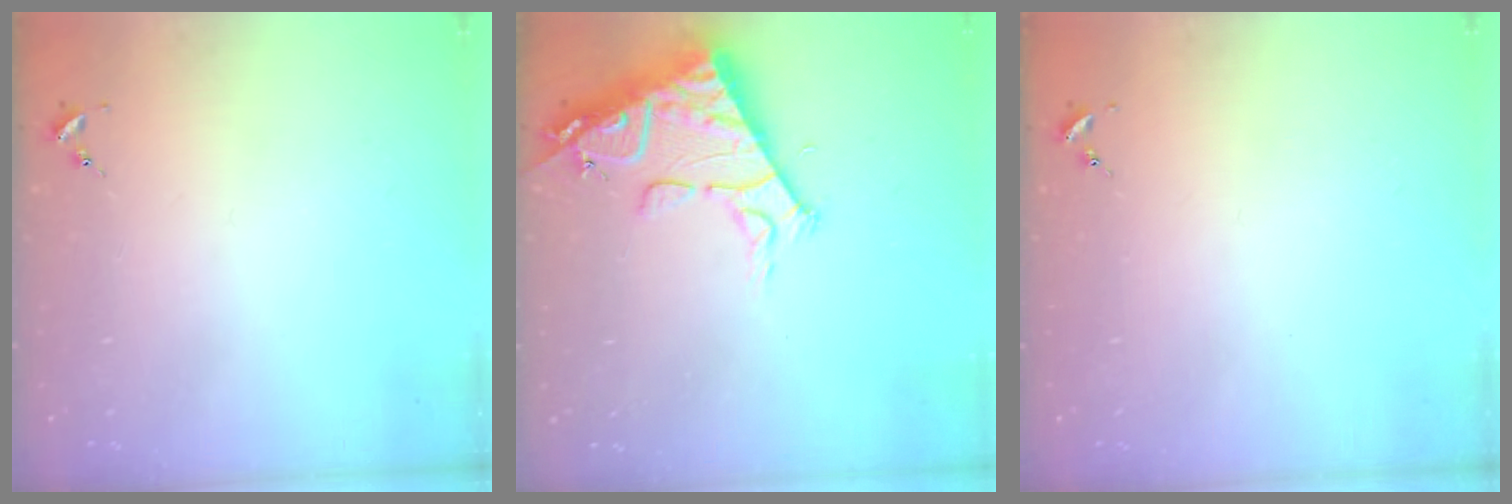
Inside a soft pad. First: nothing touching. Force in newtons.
{"total": 13.9, "press": 13.8, "slide": 1.7}
{"total": 0.0}